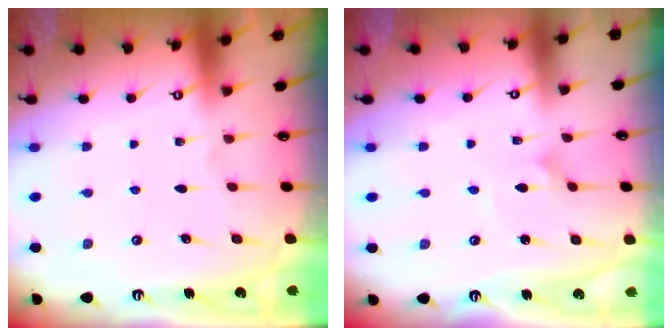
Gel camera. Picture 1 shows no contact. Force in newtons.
{"total": 0.9, "press": 0.9, "slide": 0.1}